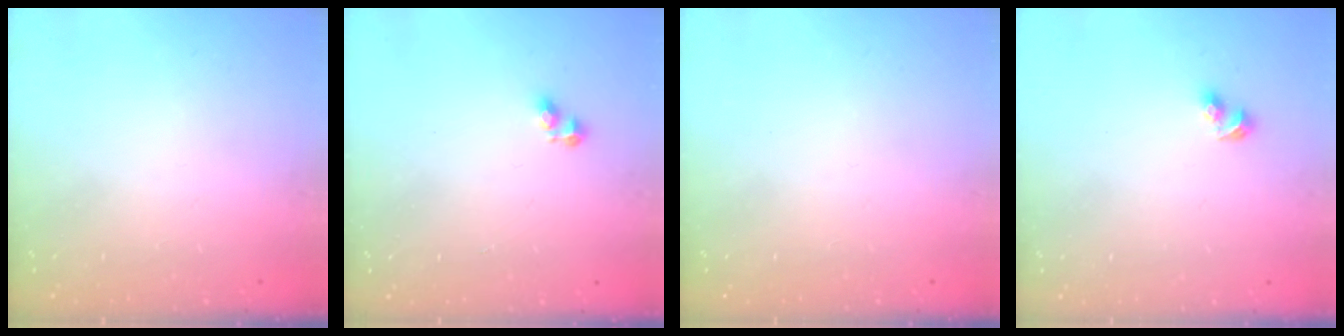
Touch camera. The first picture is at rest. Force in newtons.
{"total": 3.2, "press": 3.1, "slide": 0.4}
{"total": 0.0}
{"total": 3.9, "press": 3.8, "slide": 0.6}